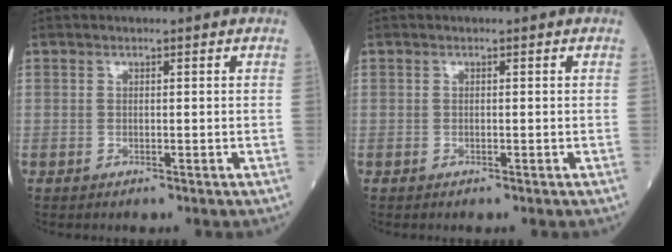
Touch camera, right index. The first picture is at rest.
{"total": 0.0}